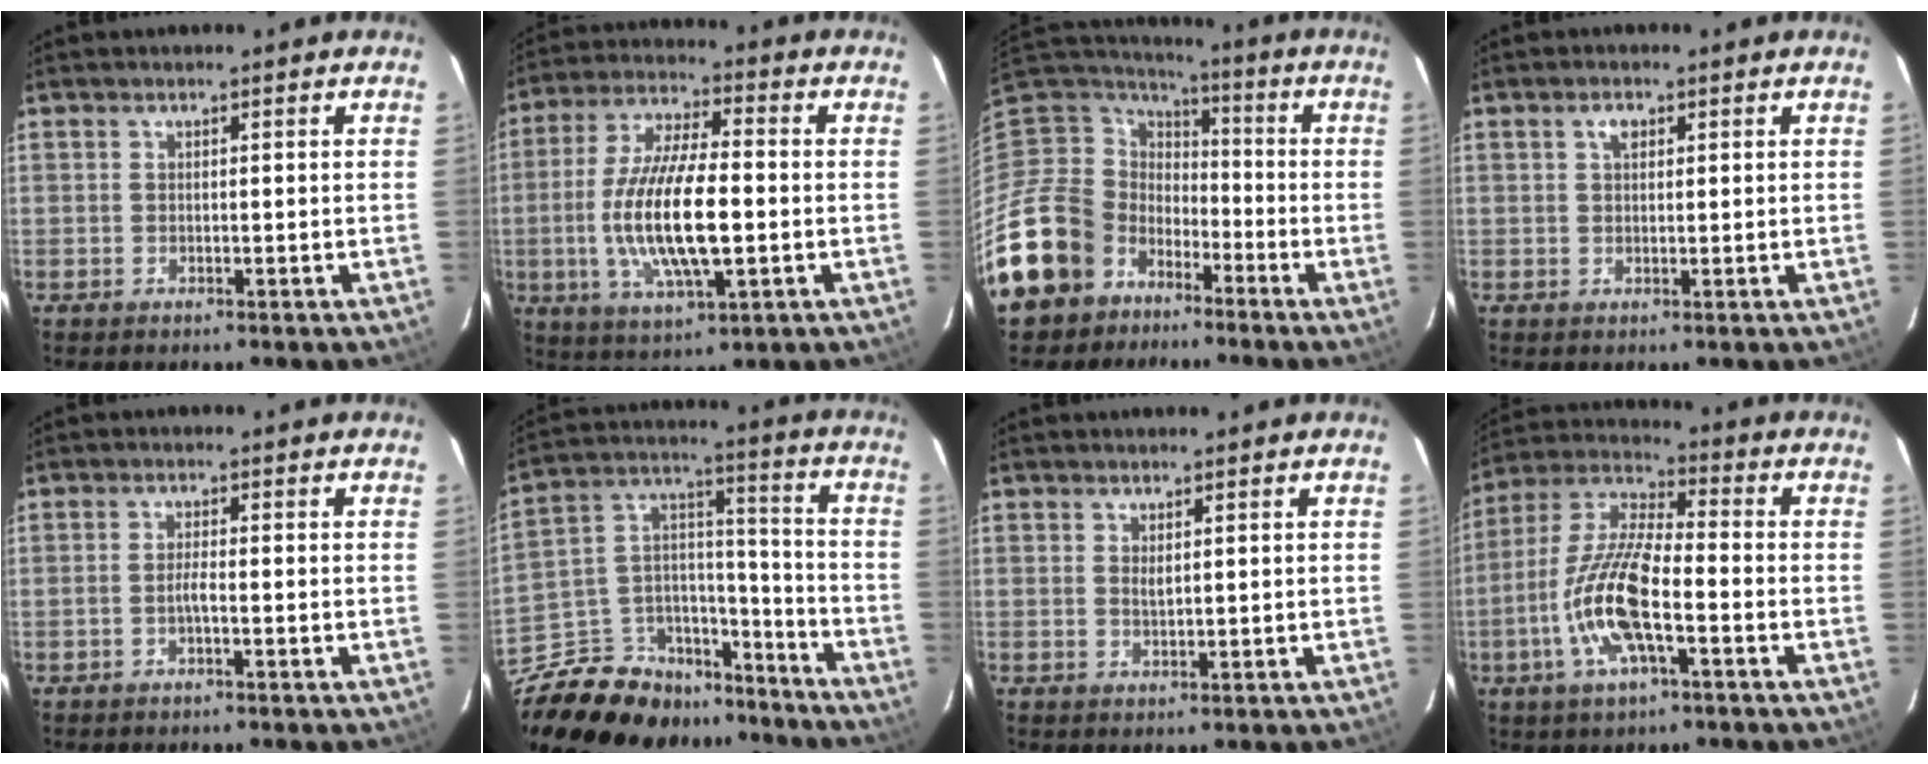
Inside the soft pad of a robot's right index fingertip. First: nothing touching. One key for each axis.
{"total": 16.2, "fx": -2.5, "fy": 4.7, "fz": 15.3, "tx": -0.308, "ty": -0.008, "tz": -0.043}
{"total": 16.6, "fx": -9.3, "fy": 13.3, "fz": 3.4, "tx": -0.112, "ty": 0.031, "tz": -0.159}
{"total": 1.9, "fx": 0.8, "fy": 1.1, "fz": 1.2, "tx": -0.021, "ty": 0.007, "tz": 0.013}
{"total": 1.4, "fx": -0.7, "fy": -0.3, "fz": 1.2, "tx": -0.025, "ty": 0.001, "tz": -0.015}
{"total": 24.0, "fx": -18.9, "fy": 12.1, "fz": 8.5, "tx": -0.202, "ty": 0.069, "tz": -0.290}
{"total": 1.2, "fx": 0.7, "fy": 0.2, "fz": 1.0, "tx": -0.018, "ty": -0.001, "tz": 0.012}
{"total": 14.1, "fx": -4.9, "fy": 4.1, "fz": 12.6, "tx": -0.267, "ty": -0.005, "tz": -0.100}